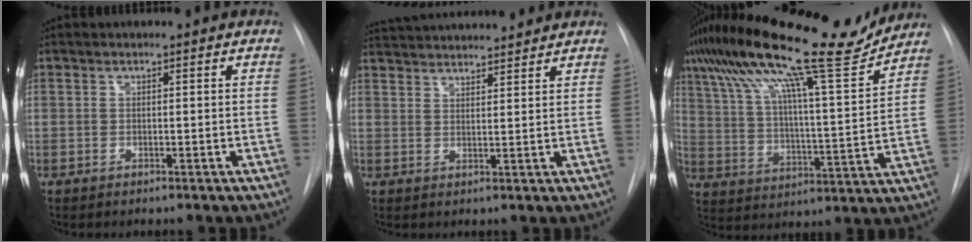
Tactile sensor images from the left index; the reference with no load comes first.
{"total": 13.1, "force": [12.3, 1.5, 4.0], "torque": [-0.075, 0.036, 0.188]}
{"total": 21.7, "force": [17.8, 1.6, 12.4], "torque": [-0.224, 0.016, 0.276]}